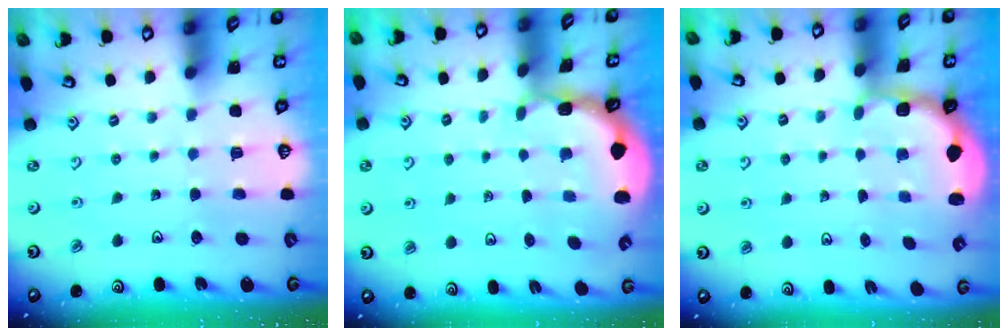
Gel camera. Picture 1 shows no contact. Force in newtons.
{"total": 1.4, "press": 1.4, "slide": 0.1}
{"total": 2.3, "press": 2.2, "slide": 0.6}